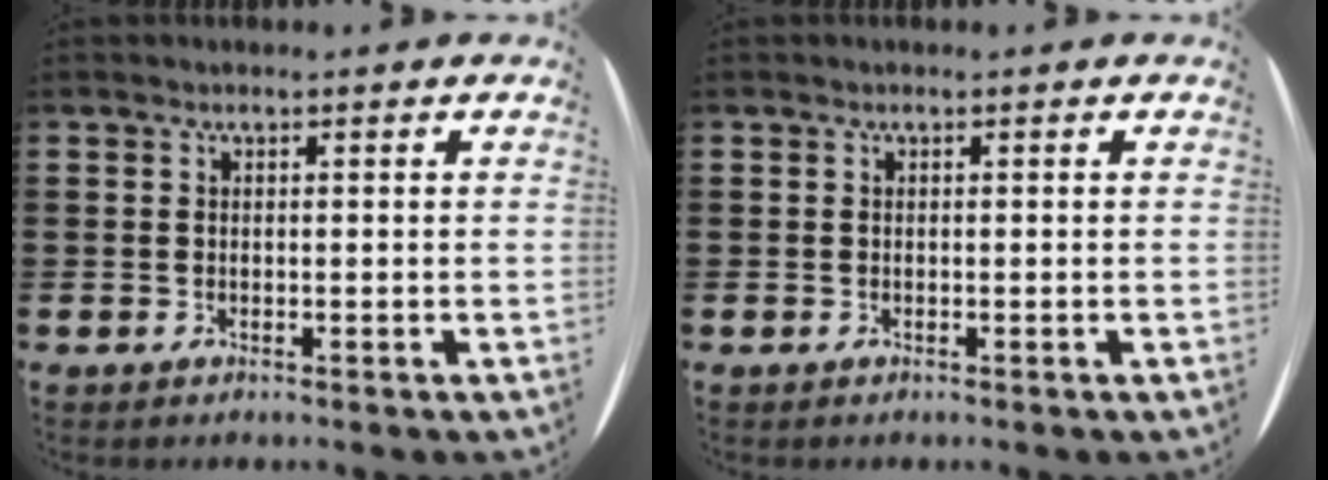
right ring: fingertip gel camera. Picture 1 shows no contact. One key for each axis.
{"total": 0.0}